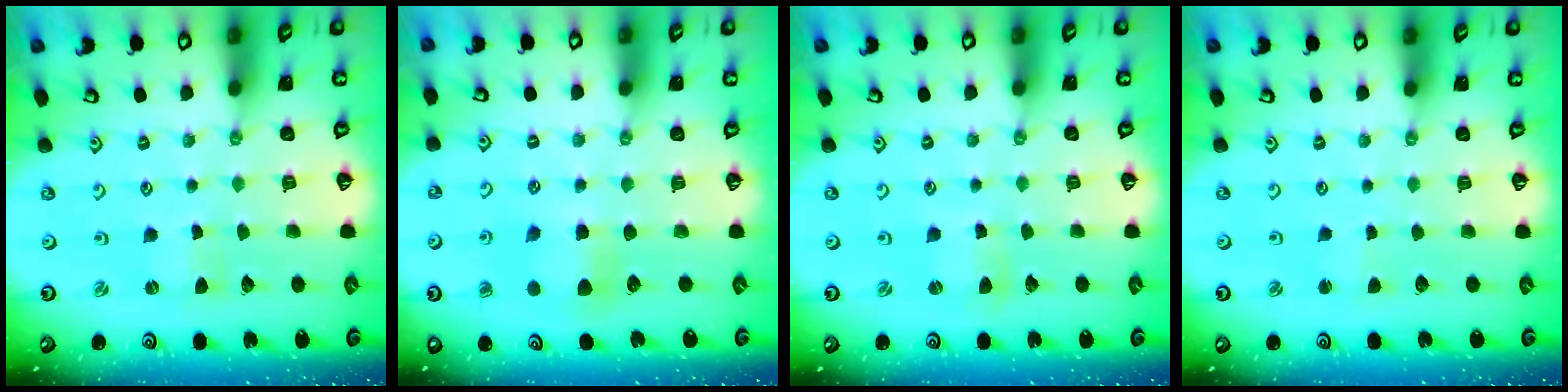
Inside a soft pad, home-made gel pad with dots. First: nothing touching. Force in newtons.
{"total": 5.6, "press": 5.6, "slide": 0.0}
{"total": 2.3, "press": 2.3, "slide": 0.3}
{"total": 1.5, "press": 1.5, "slide": 0.1}